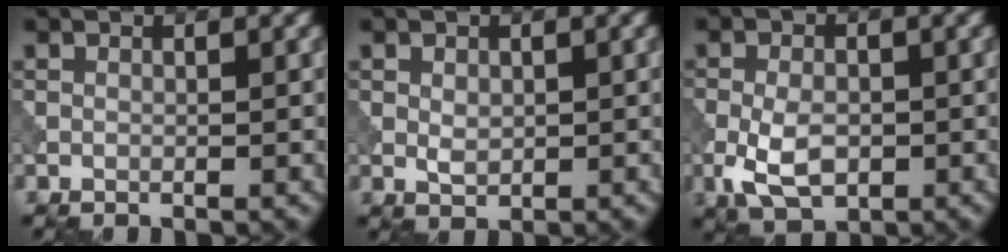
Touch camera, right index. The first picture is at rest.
{"total": 1.6, "force": [0.1, 1.1, 1.2], "torque": [-0.022, -0.001, 0.004]}
{"total": 5.1, "force": [-1.6, 2.9, 3.8], "torque": [-0.080, -0.002, -0.035]}